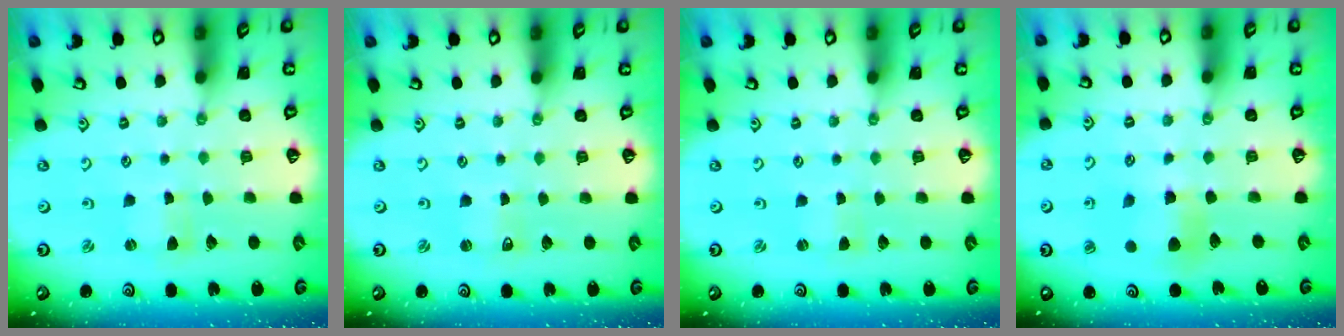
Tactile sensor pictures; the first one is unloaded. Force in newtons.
{"total": 0.0}
{"total": 0.0}
{"total": 6.3, "press": 6.2, "slide": 0.6}